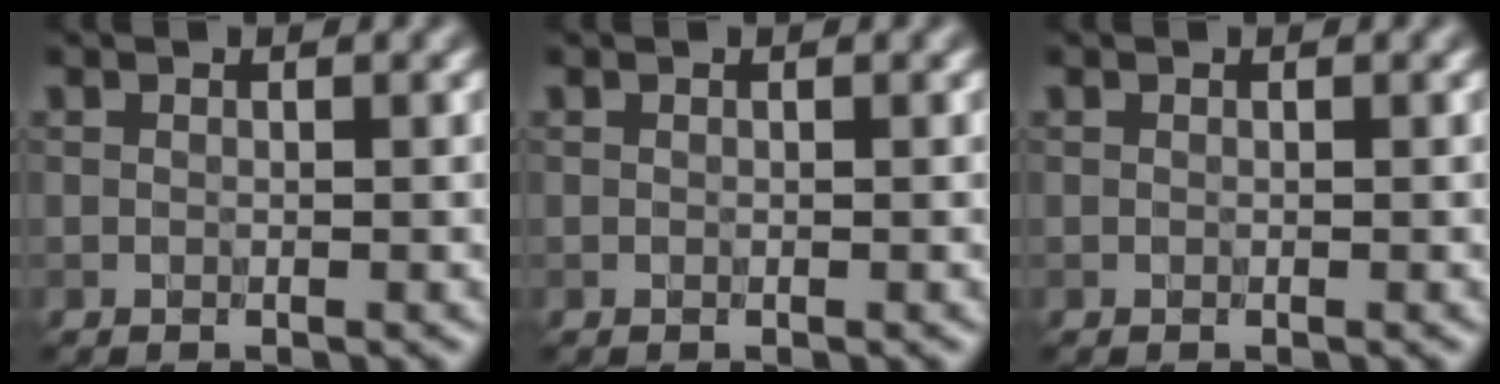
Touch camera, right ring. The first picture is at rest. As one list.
[{"total": 0.0}, {"total": 0.0}]